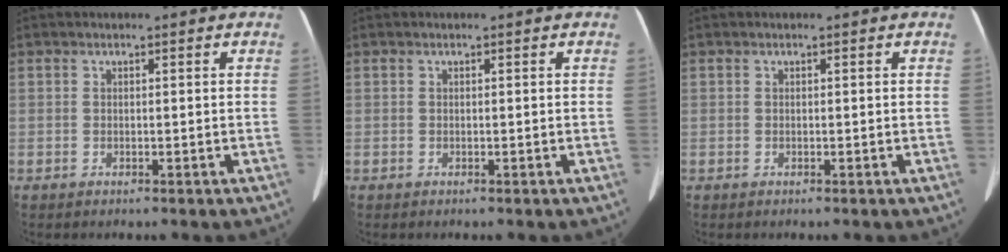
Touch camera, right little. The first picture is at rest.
{"total": 0.0}
{"total": 0.0}